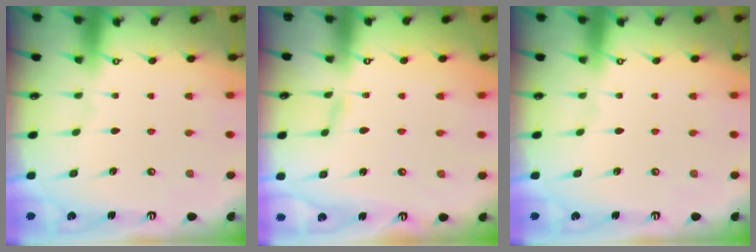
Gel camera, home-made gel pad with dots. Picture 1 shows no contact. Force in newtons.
{"total": 2.8, "press": 2.8, "slide": 0.4}
{"total": 0.0}